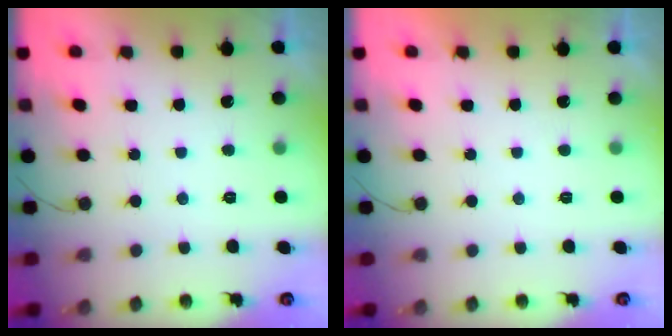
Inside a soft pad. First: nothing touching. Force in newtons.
{"total": 1.9, "press": 1.9, "slide": 0.1}